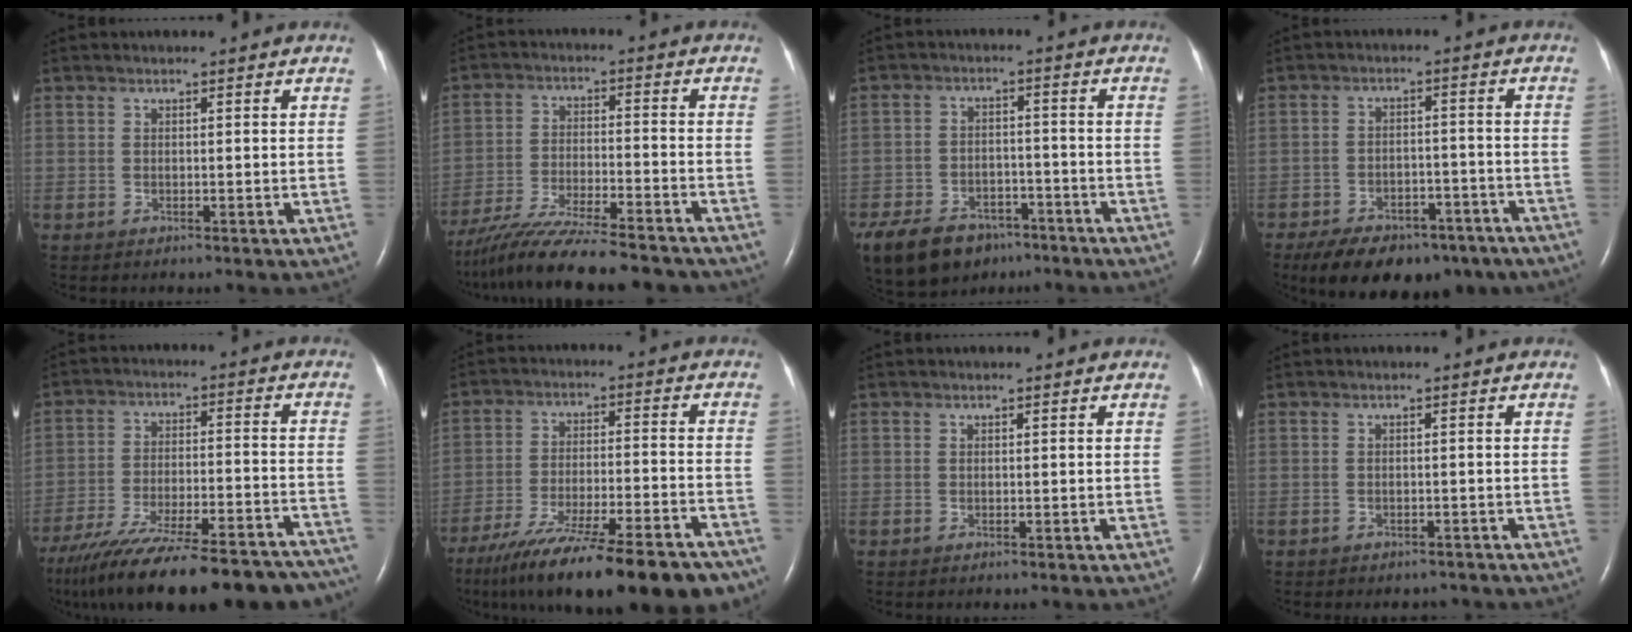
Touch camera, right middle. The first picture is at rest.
{"total": 18.5, "force": [-16.2, 2.1, 8.7], "torque": [-0.156, -0.024, -0.259]}
{"total": 15.9, "force": [-10.8, 9.4, 6.9], "torque": [-0.177, -0.012, -0.162]}
{"total": 15.8, "force": [-11.2, 7.8, 7.8], "torque": [-0.136, 0.003, -0.158]}
{"total": 30.5, "force": [-25.5, 6.3, 15.4], "torque": [-0.214, -0.034, -0.355]}
{"total": 25.7, "force": [-20.1, 4.1, 15.5], "torque": [-0.201, -0.035, -0.297]}
{"total": 0.0}
{"total": 2.8, "force": [-2.4, 1.3, 0.4], "torque": [-0.009, 0.002, -0.030]}